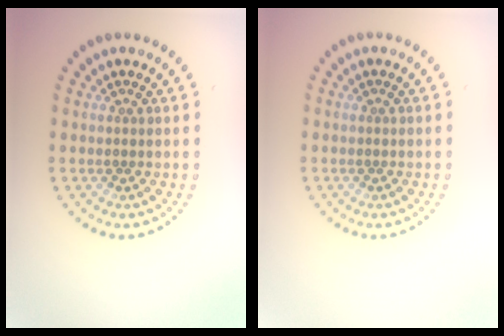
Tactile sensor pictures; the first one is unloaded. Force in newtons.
{"total": 0.0}